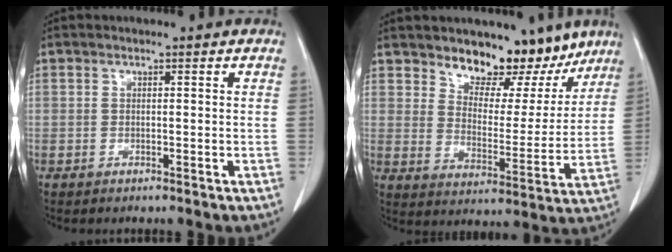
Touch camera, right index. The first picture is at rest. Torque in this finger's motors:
{"motor_torque": [0.46, 0.55, 0.05, 0.05]}